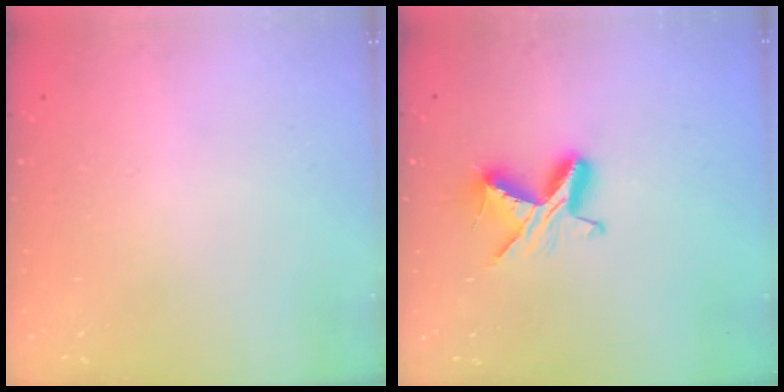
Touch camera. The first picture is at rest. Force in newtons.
{"total": 9.9, "press": 9.9, "slide": 0.4}